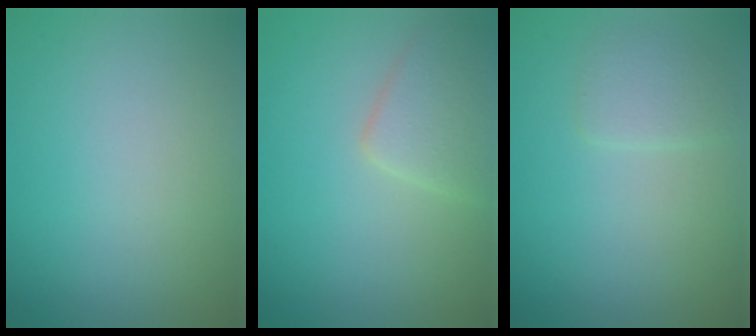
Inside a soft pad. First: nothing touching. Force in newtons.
{"total": 3.4, "press": 3.4, "slide": 0.1}
{"total": 1.7, "press": 1.7, "slide": 0.1}